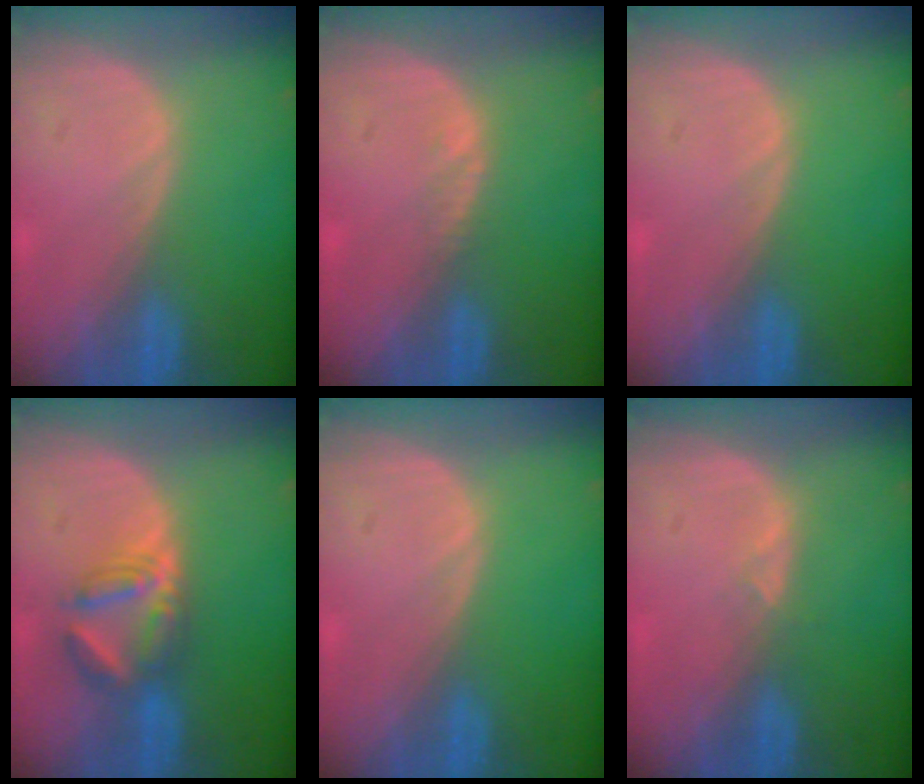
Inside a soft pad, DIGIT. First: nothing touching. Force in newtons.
{"total": 0.8, "press": 0.7, "slide": 0.5}
{"total": 0.0}
{"total": 5.8, "press": 5.6, "slide": 1.2}
{"total": 0.0}
{"total": 0.9, "press": 0.9, "slide": 0.3}